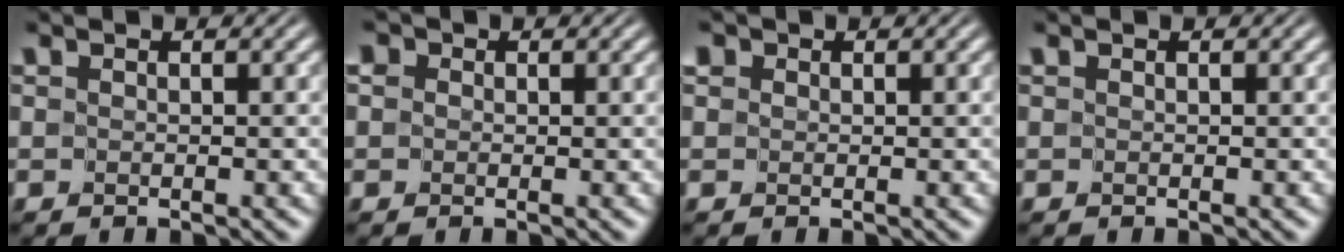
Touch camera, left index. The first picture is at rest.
{"total": 2.1, "force": [0.6, 1.8, 0.9], "torque": [0.000, 0.011, -0.017]}
{"total": 1.4, "force": [0.5, 1.2, 0.4], "torque": [0.001, 0.008, -0.008]}
{"total": 0.0}